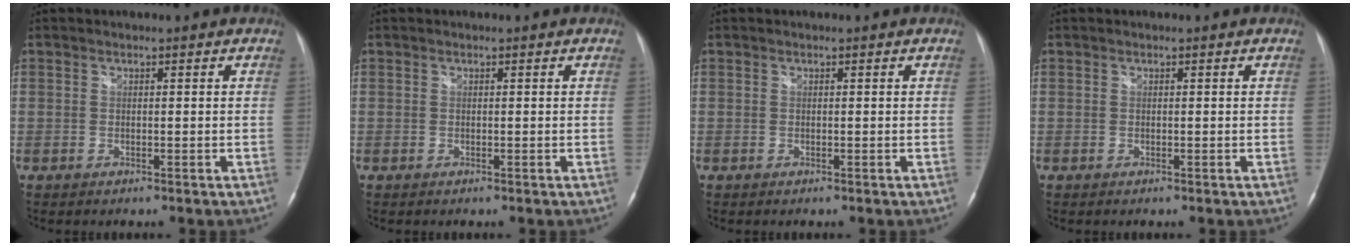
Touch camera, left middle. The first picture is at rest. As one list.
[{"total": 0.0}, {"total": 0.0}, {"total": 0.0}]